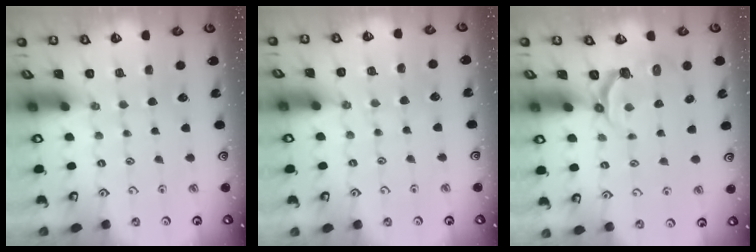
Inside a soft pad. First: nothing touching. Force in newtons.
{"total": 3.9, "press": 3.8, "slide": 0.7}
{"total": 5.0, "press": 3.4, "slide": 3.7}